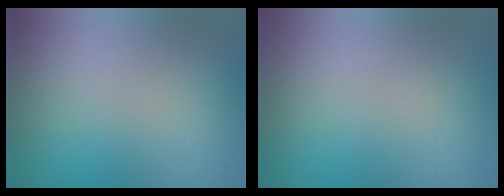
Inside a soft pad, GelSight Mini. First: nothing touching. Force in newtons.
{"total": 0.0}